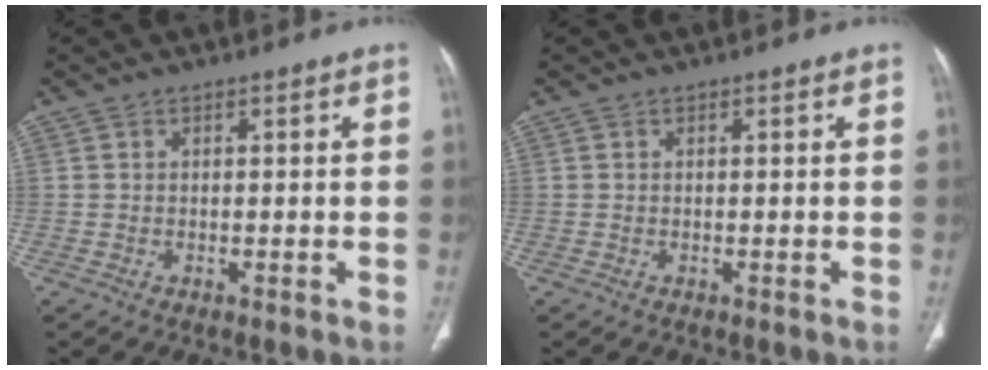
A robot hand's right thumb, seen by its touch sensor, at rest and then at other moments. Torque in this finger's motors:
{"motor_torque": [0.14, 0.15, -0.15, -0.15, 0.00]}